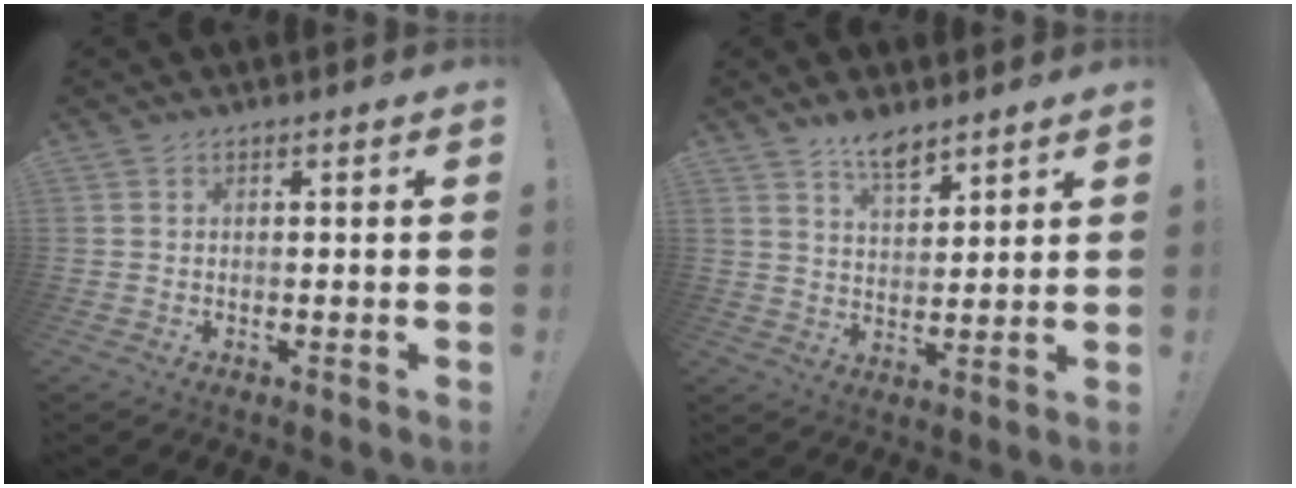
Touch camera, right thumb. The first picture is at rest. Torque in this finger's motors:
{"motor_torque": [0.38, 0.79, 0.71, 0.38, 0.00]}